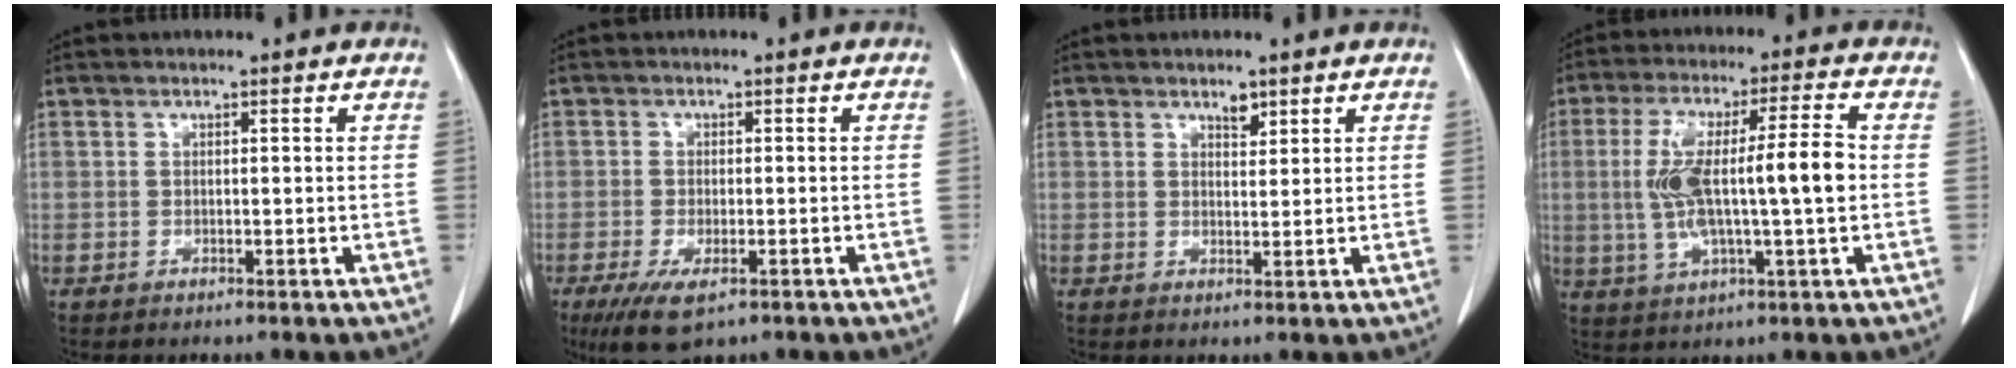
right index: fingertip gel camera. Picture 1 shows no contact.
{"total": 6.2, "force": [-3.6, 2.0, 4.7], "torque": [-0.084, -0.017, -0.057]}
{"total": 1.8, "force": [1.4, 0.7, 0.9], "torque": [-0.014, -0.004, 0.022]}
{"total": 13.4, "force": [-0.1, 1.5, 13.3], "torque": [-0.255, 0.019, 0.000]}